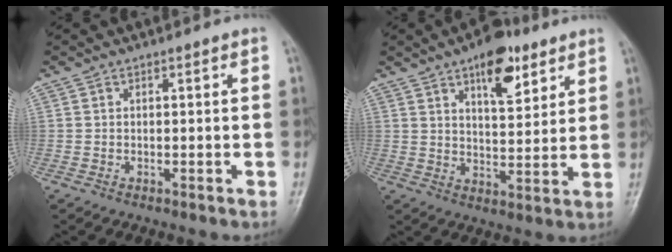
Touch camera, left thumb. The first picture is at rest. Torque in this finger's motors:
{"motor_torque": [1.64, 1.03, 1.35, -1.04, 0.11]}